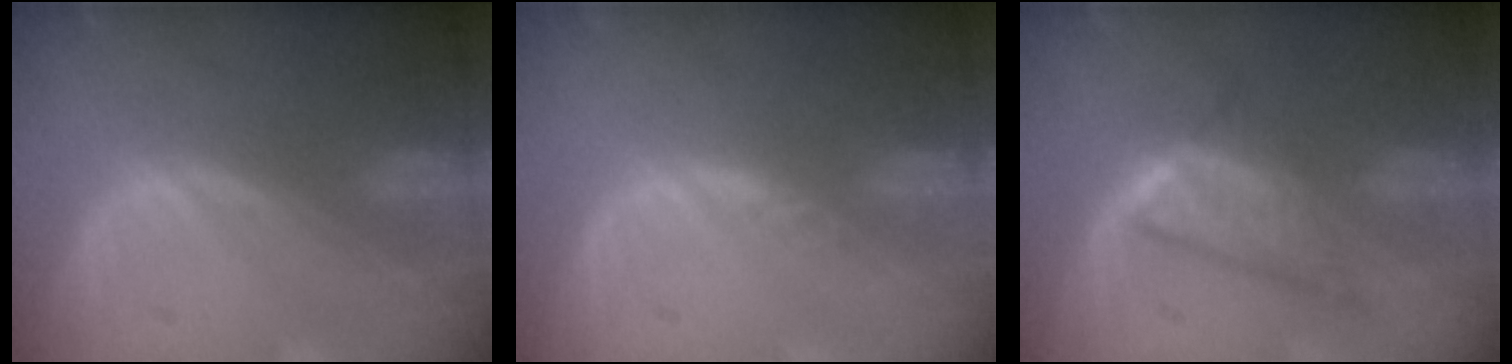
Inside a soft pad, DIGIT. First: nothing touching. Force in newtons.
{"total": 1.0, "press": 0.8, "slide": 0.6}
{"total": 6.2, "press": 5.8, "slide": 2.1}